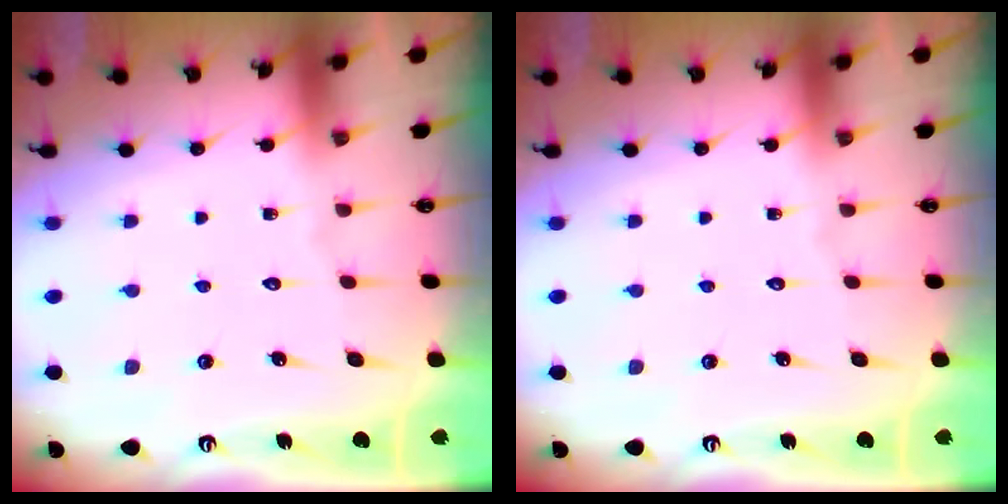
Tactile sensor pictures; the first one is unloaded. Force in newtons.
{"total": 0.0}